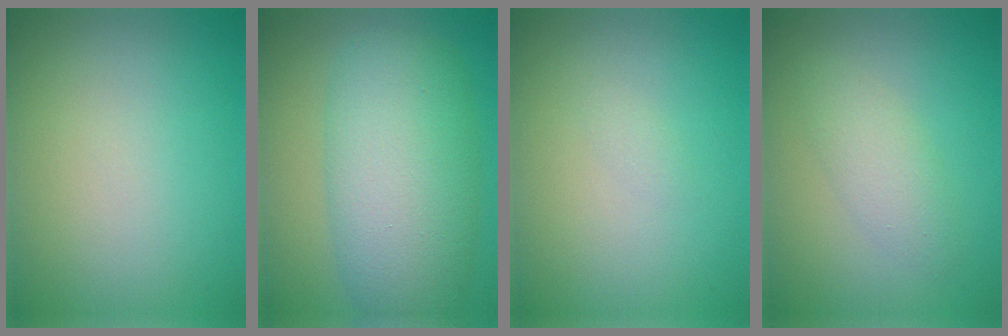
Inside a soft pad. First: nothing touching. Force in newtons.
{"total": 9.5, "press": 9.5, "slide": 0.2}
{"total": 0.5, "press": 0.5, "slide": 0.0}
{"total": 2.3, "press": 2.3, "slide": 0.1}